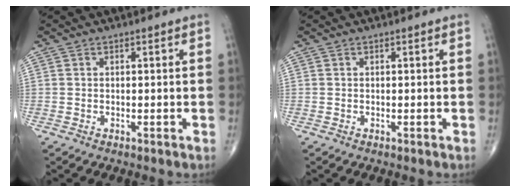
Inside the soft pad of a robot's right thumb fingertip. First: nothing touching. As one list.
[{"total": 0.0}]